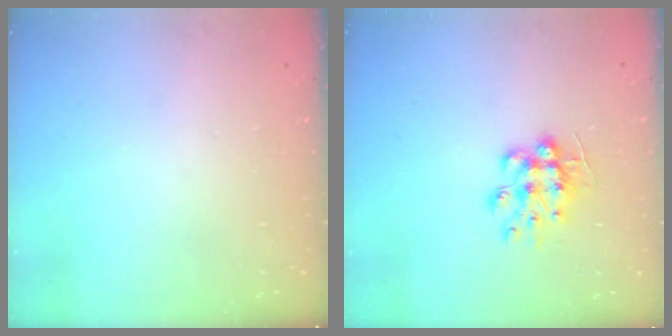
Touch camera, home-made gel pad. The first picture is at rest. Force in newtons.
{"total": 9.3, "press": 9.3, "slide": 0.7}